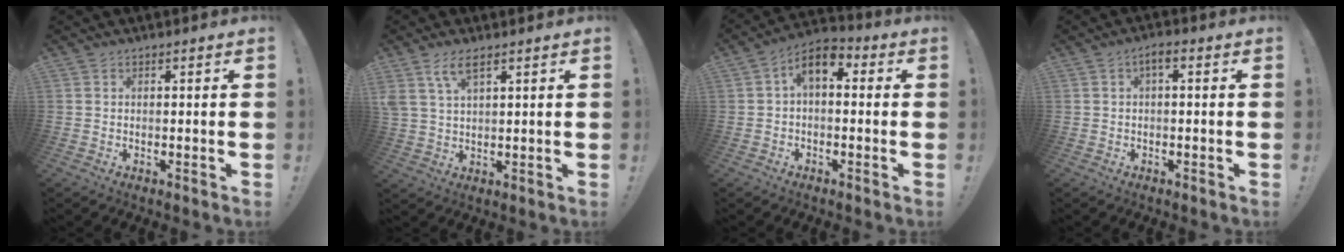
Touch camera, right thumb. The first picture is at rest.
{"total": 6.2, "force": [3.7, 2.3, 4.3], "torque": [-0.085, -0.006, 0.071]}
{"total": 6.8, "force": [1.3, 3.8, 5.6], "torque": [-0.096, 0.005, 0.028]}
{"total": 2.4, "force": [-0.3, 0.8, 2.3], "torque": [-0.049, 0.010, -0.006]}